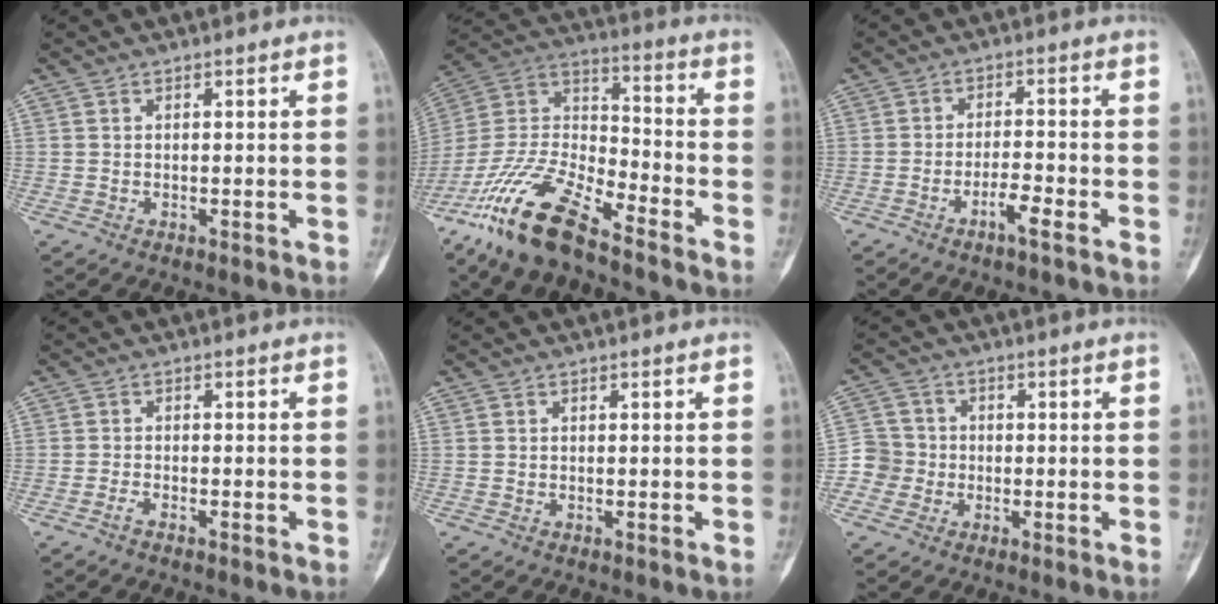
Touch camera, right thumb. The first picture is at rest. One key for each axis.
{"total": 19.3, "fx": -14.0, "fy": 5.9, "fz": 11.9, "tx": -0.249, "ty": 0.060, "tz": -0.267}
{"total": 4.2, "fx": -2.6, "fy": 0.7, "fz": 3.3, "tx": -0.065, "ty": 0.018, "tz": -0.048}
{"total": 1.3, "fx": -1.1, "fy": 0.3, "fz": 0.7, "tx": -0.022, "ty": 0.006, "tz": -0.021}
{"total": 0.0}
{"total": 5.2, "fx": -1.5, "fy": 5.0, "fz": 0.3, "tx": 0.019, "ty": 0.014, "tz": -0.036}